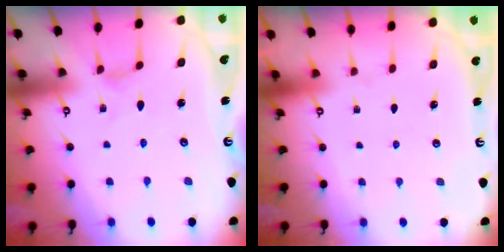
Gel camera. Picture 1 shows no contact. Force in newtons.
{"total": 0.0}